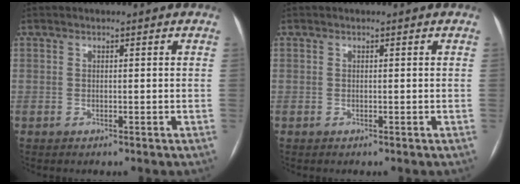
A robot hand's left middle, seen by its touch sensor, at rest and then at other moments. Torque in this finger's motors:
{"motor_torque": [0.03, 0.16, 0.00, 0.00]}